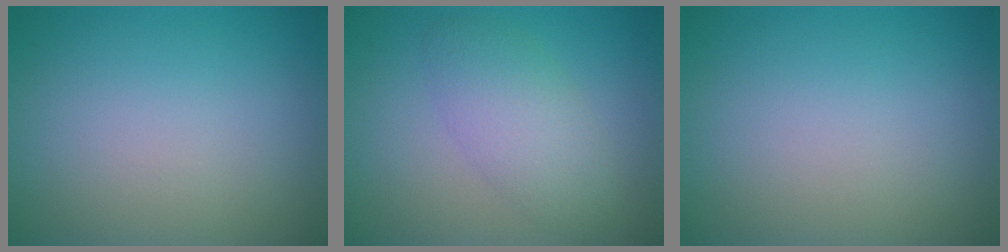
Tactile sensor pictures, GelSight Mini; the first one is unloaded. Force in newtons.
{"total": 3.8, "press": 3.8, "slide": 0.3}
{"total": 0.0}